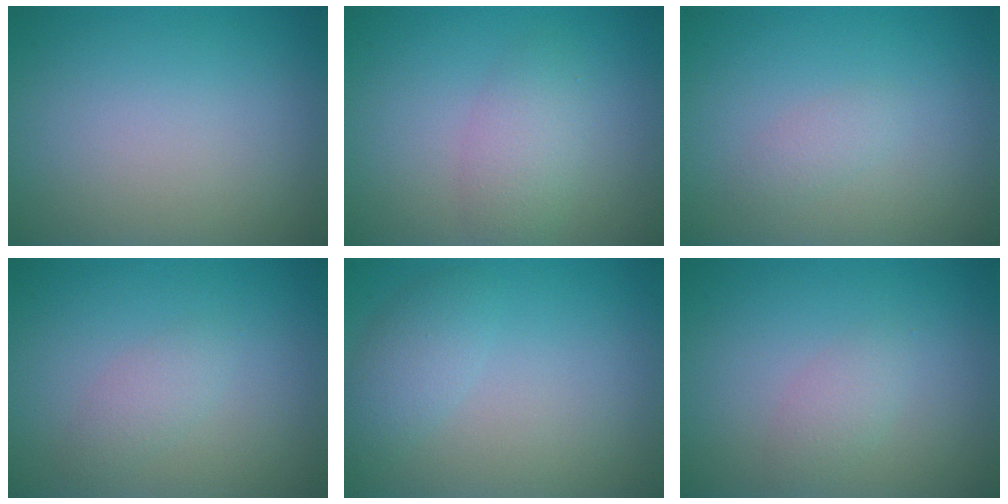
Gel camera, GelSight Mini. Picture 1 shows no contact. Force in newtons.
{"total": 2.7, "press": 2.7, "slide": 0.2}
{"total": 1.1, "press": 1.1, "slide": 0.0}
{"total": 1.5, "press": 1.5, "slide": 0.1}
{"total": 2.3, "press": 2.3, "slide": 0.1}
{"total": 1.4, "press": 1.4, "slide": 0.1}